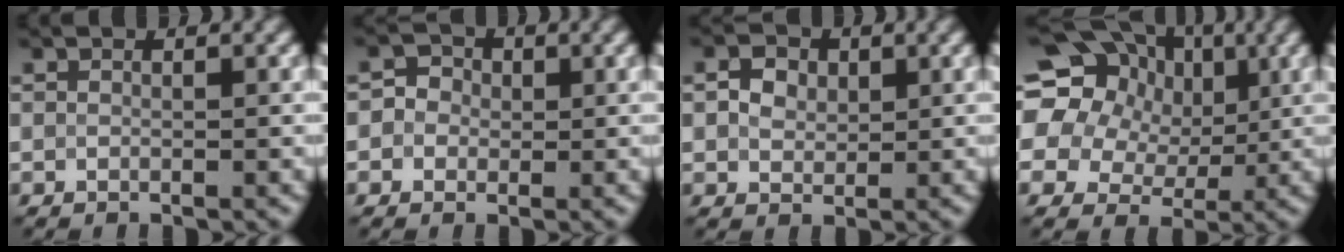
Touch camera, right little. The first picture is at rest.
{"total": 2.0, "force": [0.0, 2.0, 0.6], "torque": [0.010, 0.004, -0.011]}
{"total": 2.7, "force": [0.8, 2.2, 1.5], "torque": [-0.029, 0.001, 0.010]}
{"total": 22.1, "force": [7.8, 18.1, 10.1], "torque": [-0.215, 0.063, 0.098]}